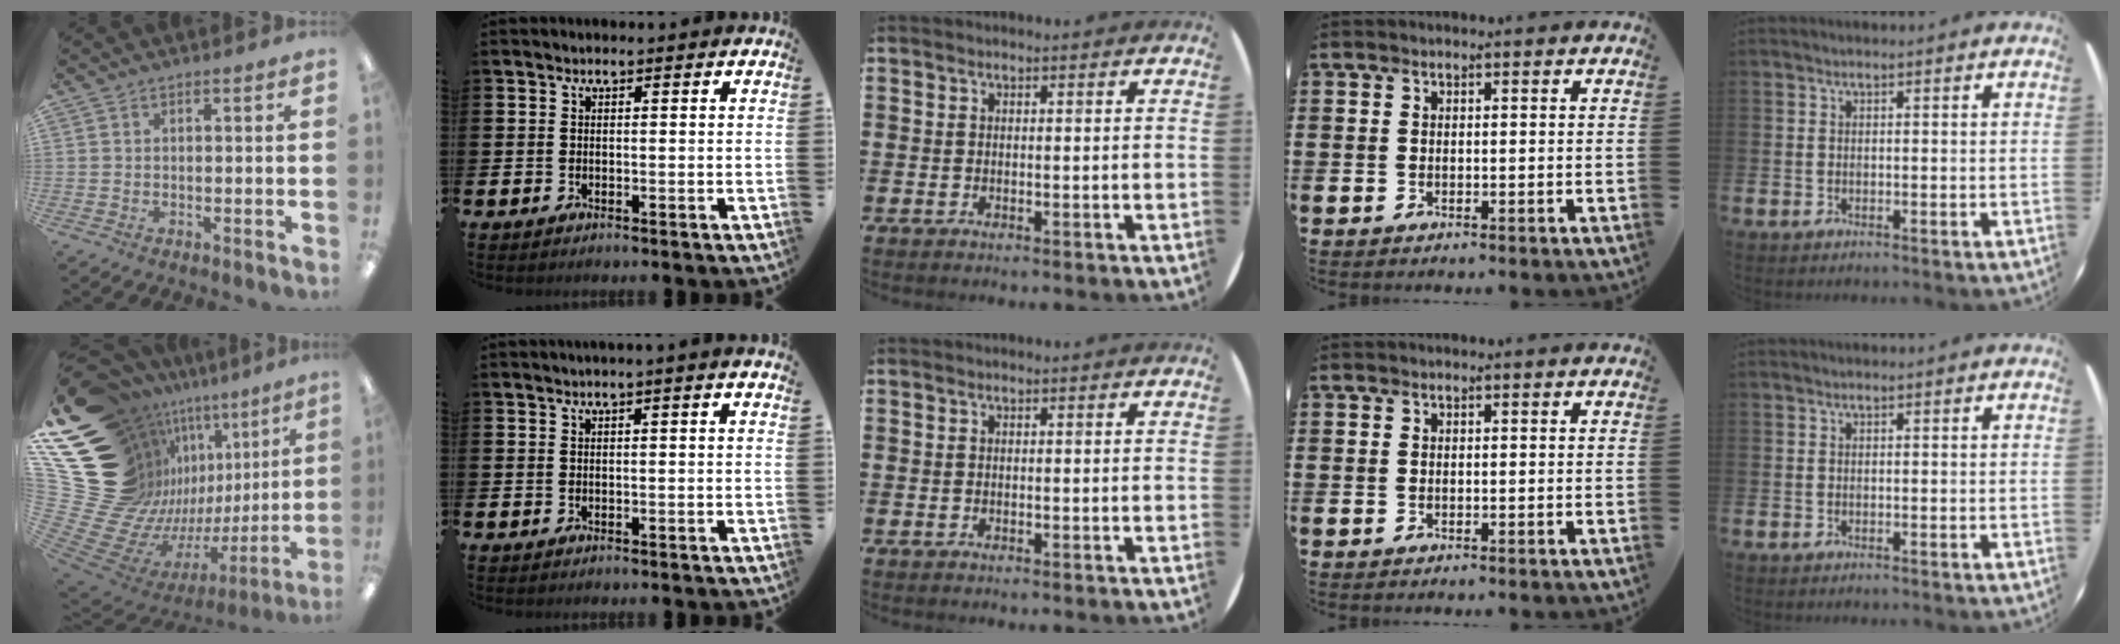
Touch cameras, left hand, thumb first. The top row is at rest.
{"thumb": {"total": 27.6, "force": [9.3, 18.8, 17.8], "torque": [-0.302, -0.150, 0.269]}, "index": {"total": 0.9, "force": [0.5, -0.4, 0.6], "torque": [-0.016, -0.001, 0.011]}}